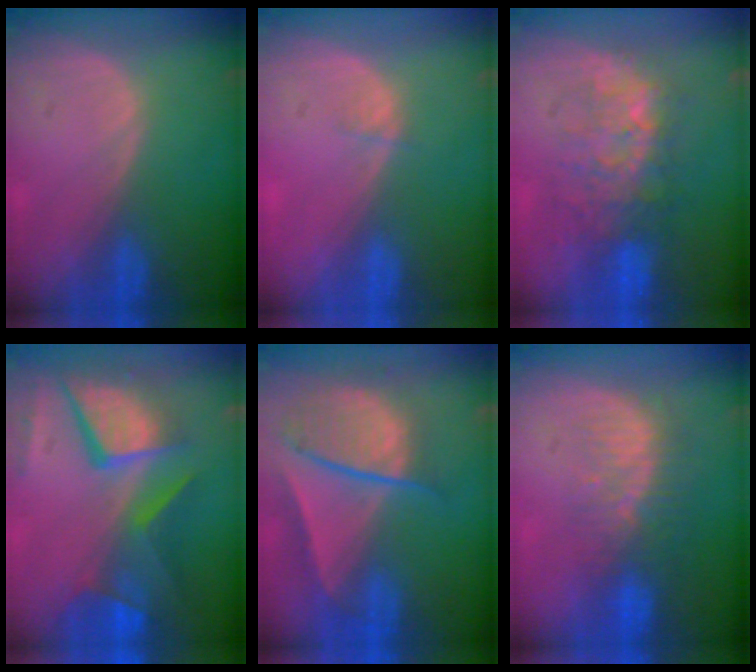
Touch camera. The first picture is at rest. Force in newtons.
{"total": 0.8, "press": 0.7, "slide": 0.4}
{"total": 8.0, "press": 7.9, "slide": 0.8}
{"total": 12.1, "press": 9.9, "slide": 6.9}
{"total": 9.4, "press": 8.1, "slide": 4.8}
{"total": 8.1, "press": 7.0, "slide": 4.0}